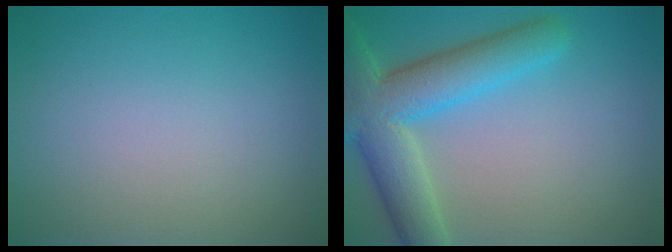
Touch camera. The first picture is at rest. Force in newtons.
{"total": 7.5, "press": 7.5, "slide": 0.4}